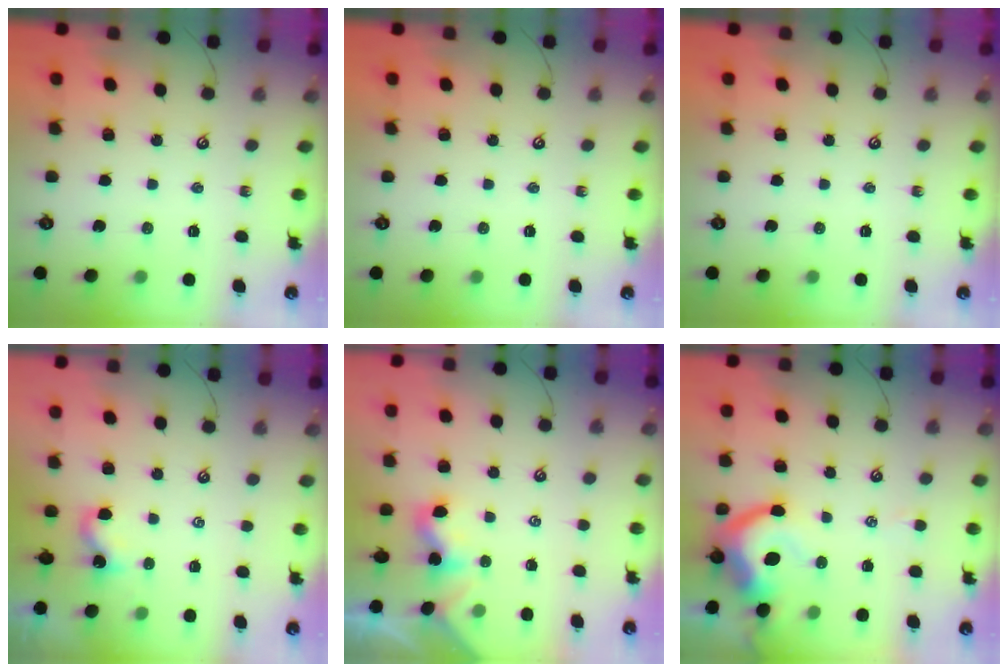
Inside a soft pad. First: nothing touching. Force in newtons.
{"total": 0.0}
{"total": 0.0}
{"total": 1.5, "press": 1.5, "slide": 0.2}
{"total": 1.7, "press": 1.7, "slide": 0.3}
{"total": 7.6, "press": 7.5, "slide": 1.5}